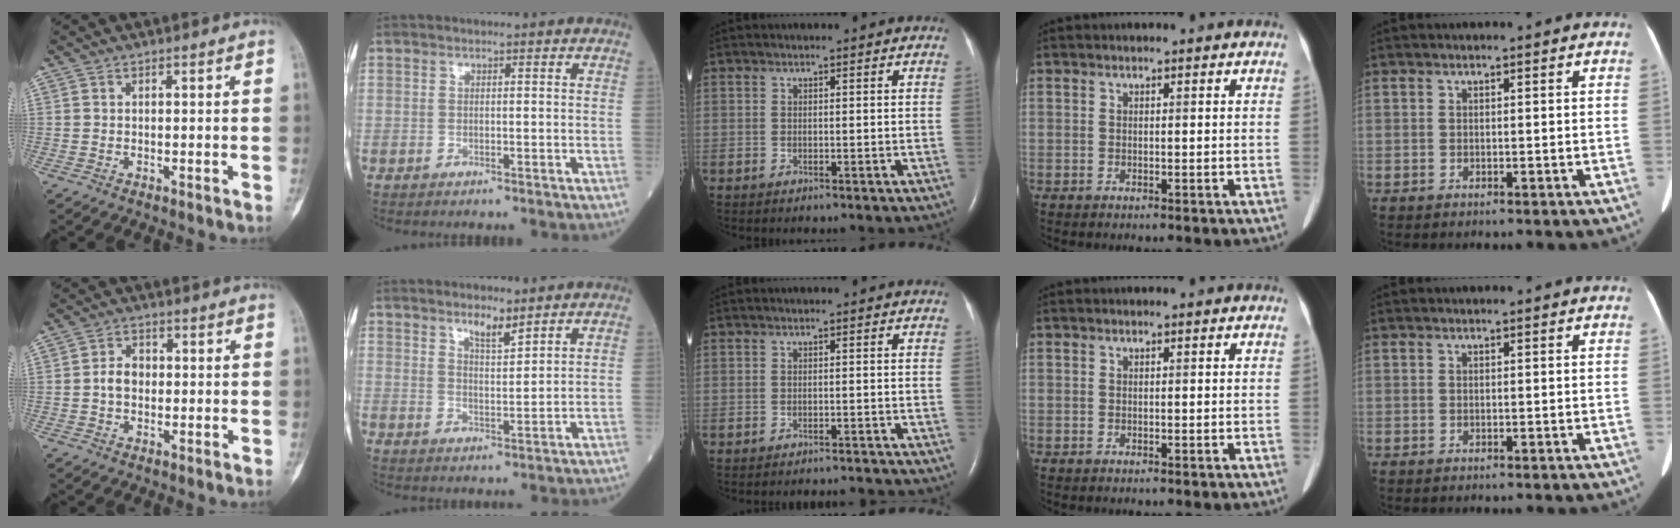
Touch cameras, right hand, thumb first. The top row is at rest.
{"thumb": {"total": 4.1, "force": [-0.1, 3.1, 2.7], "torque": [-0.041, 0.012, -0.008]}, "index": {"total": 3.7, "force": [3.0, 0.6, 2.1], "torque": [-0.039, -0.007, 0.055]}, "middle": {"total": 4.7, "force": [-4.7, 0.3, 0.5], "torque": [-0.007, -0.007, -0.055]}}